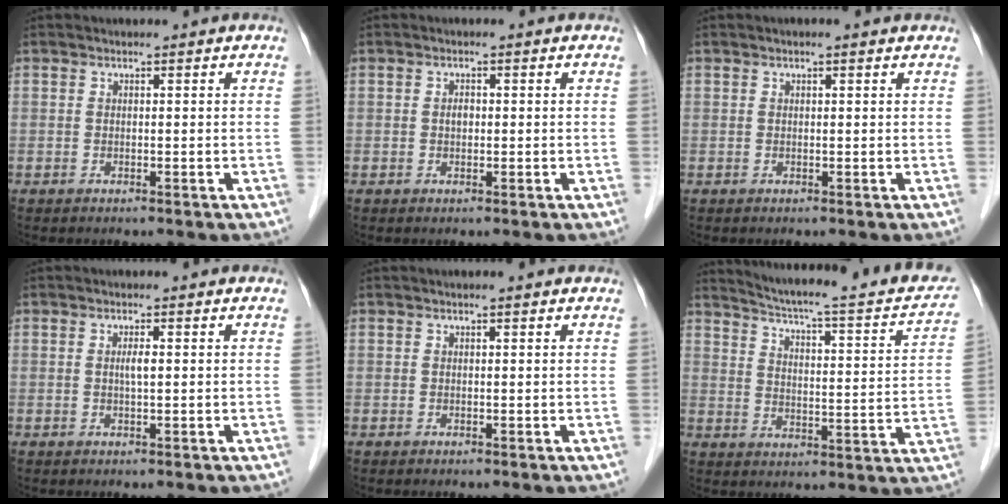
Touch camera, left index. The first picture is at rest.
{"total": 1.1, "force": [-0.3, 0.7, 0.8], "torque": [-0.013, -0.002, -0.006]}
{"total": 1.0, "force": [0.5, 0.2, 0.8], "torque": [-0.017, 0.007, 0.004]}
{"total": 1.4, "force": [-0.1, 0.1, 1.4], "torque": [-0.027, -0.004, -0.003]}
{"total": 0.5, "force": [0.2, -0.1, 0.5], "torque": [-0.010, 0.002, 0.003]}
{"total": 21.3, "force": [18.5, 2.7, 10.1], "torque": [-0.144, -0.026, 0.230]}